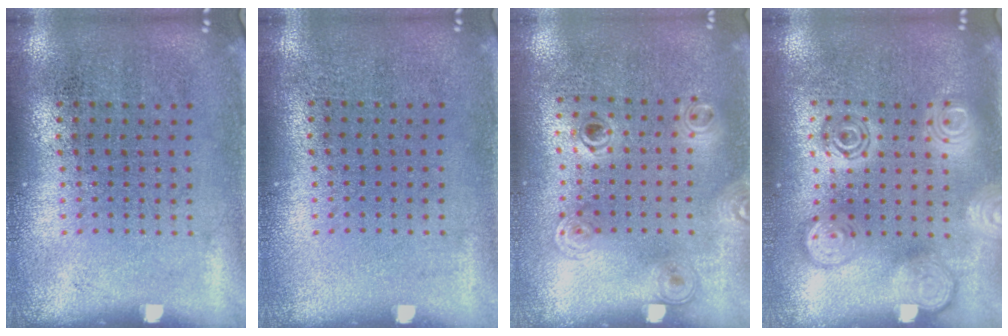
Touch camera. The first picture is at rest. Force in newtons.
{"total": 0.0}
{"total": 1.2, "press": 1.0, "slide": 0.6}
{"total": 2.8, "press": 2.8, "slide": 0.4}